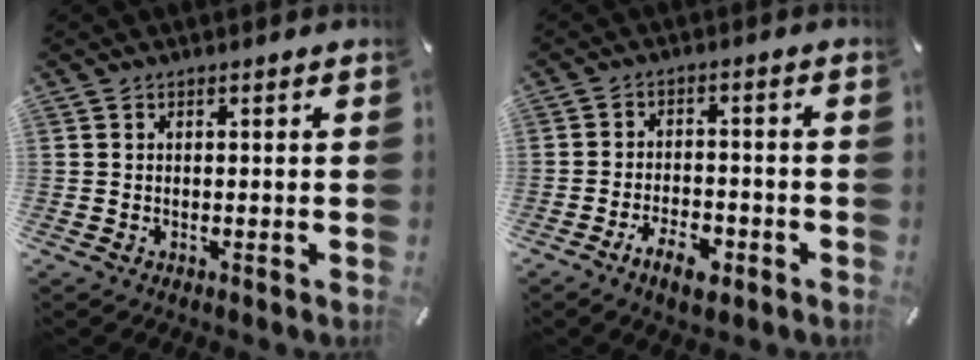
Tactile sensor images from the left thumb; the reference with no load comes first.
{"total": 7.1, "force": [-4.3, 3.6, 4.4], "torque": [-0.084, 0.018, -0.076]}